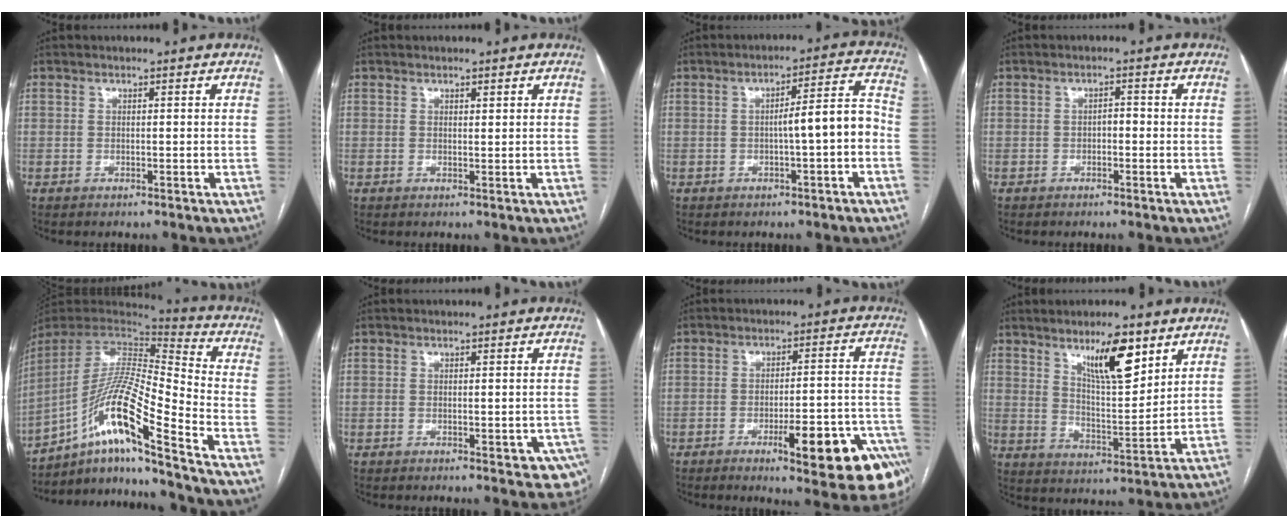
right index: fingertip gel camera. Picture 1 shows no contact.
{"total": 0.7, "force": [0.5, 0.2, 0.4], "torque": [-0.008, -0.002, 0.008]}
{"total": 6.6, "force": [-1.5, 0.5, 6.4], "torque": [-0.087, 0.024, -0.021]}
{"total": 1.4, "force": [-0.4, 0.7, 1.1], "torque": [-0.012, 0.005, -0.009]}
{"total": 17.3, "force": [-10.7, -0.5, 13.6], "torque": [-0.275, -0.003, -0.196]}
{"total": 5.2, "force": [-2.0, 2.5, 4.1], "torque": [-0.027, 0.002, -0.019]}
{"total": 16.7, "force": [-9.1, 3.1, 13.7], "torque": [-0.089, 0.030, -0.112]}
{"total": 10.0, "force": [6.1, 2.0, 7.7], "torque": [-0.133, -0.005, 0.109]}